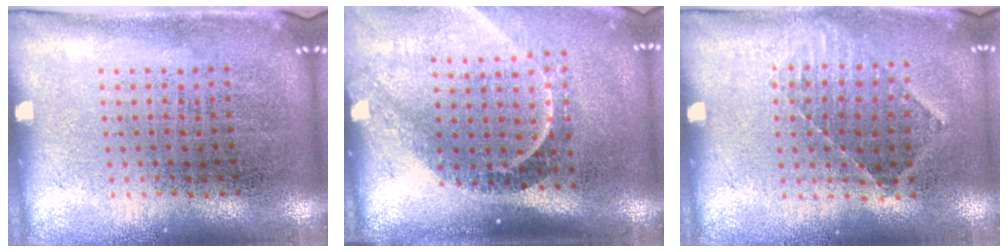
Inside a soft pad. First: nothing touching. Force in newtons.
{"total": 2.3, "press": 1.6, "slide": 1.6}
{"total": 0.9, "press": 0.9, "slide": 0.2}